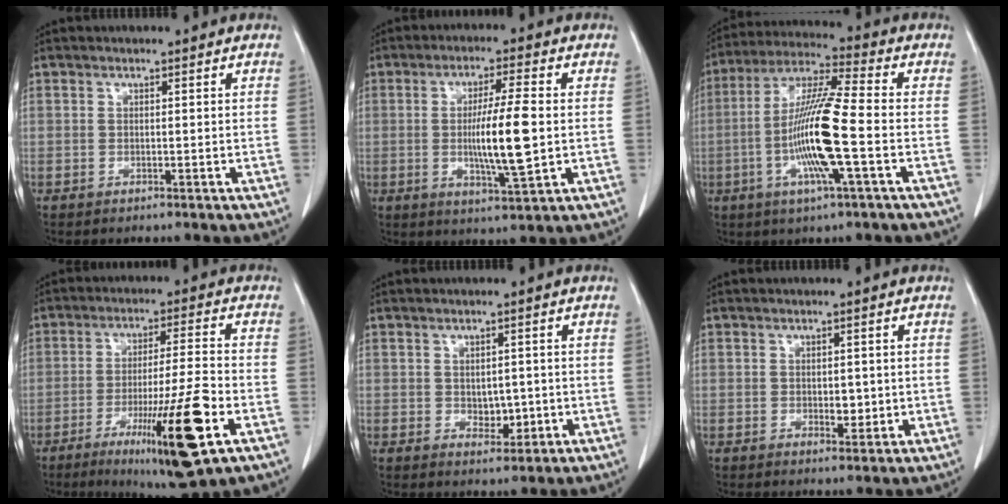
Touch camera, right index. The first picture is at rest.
{"total": 9.8, "force": [-0.4, 0.7, 9.7], "torque": [-0.167, -0.009, -0.009]}
{"total": 14.1, "force": [-3.1, 0.3, 13.7], "torque": [-0.273, -0.005, -0.066]}
{"total": 15.3, "force": [-6.2, 0.3, 13.9], "torque": [-0.236, -0.030, -0.097]}
{"total": 3.5, "force": [-0.4, 2.3, 2.6], "torque": [-0.032, -0.002, 0.003]}
{"total": 2.6, "force": [-0.2, 1.5, 2.2], "torque": [-0.027, -0.002, 0.003]}